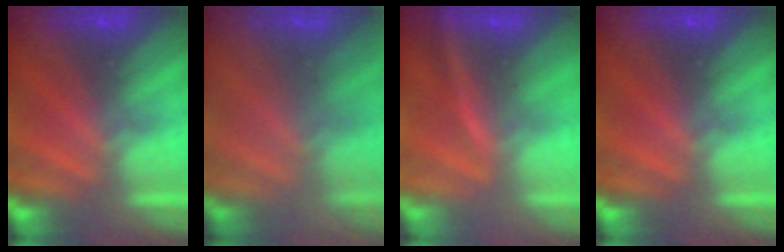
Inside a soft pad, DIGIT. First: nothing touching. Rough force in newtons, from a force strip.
{"total": 2.2}
{"total": 2.8}
{"total": 0.0}